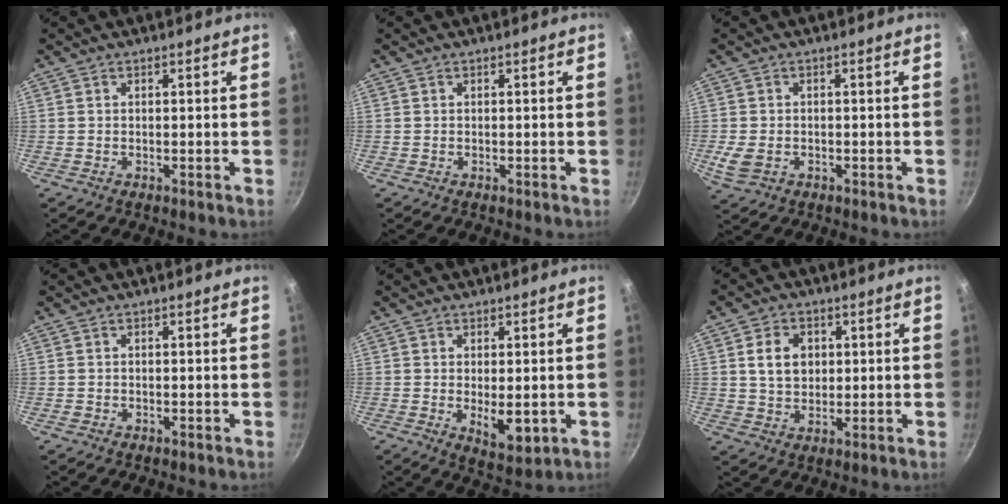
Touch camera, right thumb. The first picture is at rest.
{"total": 0.0}
{"total": 4.3, "force": [-1.2, 3.2, 2.7], "torque": [-0.060, -0.002, -0.018]}
{"total": 0.5, "force": [-0.3, 0.4, 0.1], "torque": [-0.003, 0.004, -0.004]}
{"total": 6.4, "force": [-0.7, 3.0, 5.6], "torque": [-0.076, -0.016, 0.000]}
{"total": 7.3, "force": [1.4, 5.6, 4.4], "torque": [-0.057, 0.002, 0.024]}